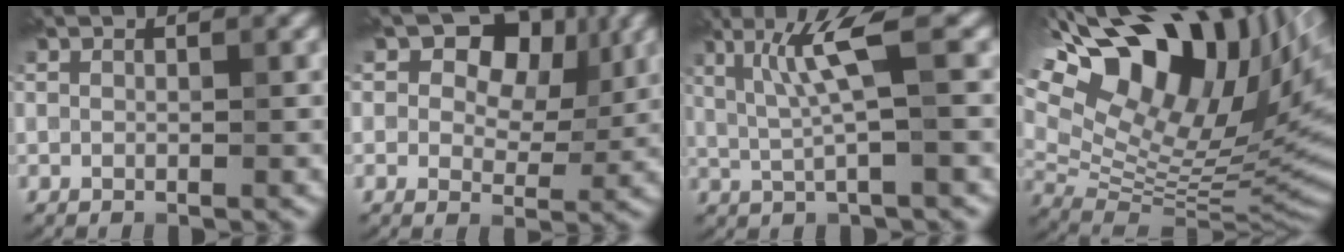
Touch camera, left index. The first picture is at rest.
{"total": 5.8, "force": [2.5, 4.0, 3.4], "torque": [-0.065, 0.005, 0.047]}
{"total": 3.2, "force": [0.0, -0.9, 3.1], "torque": [-0.101, -0.003, 0.035]}
{"total": 17.4, "force": [8.2, 8.6, 12.7], "torque": [-0.220, 0.037, 0.197]}